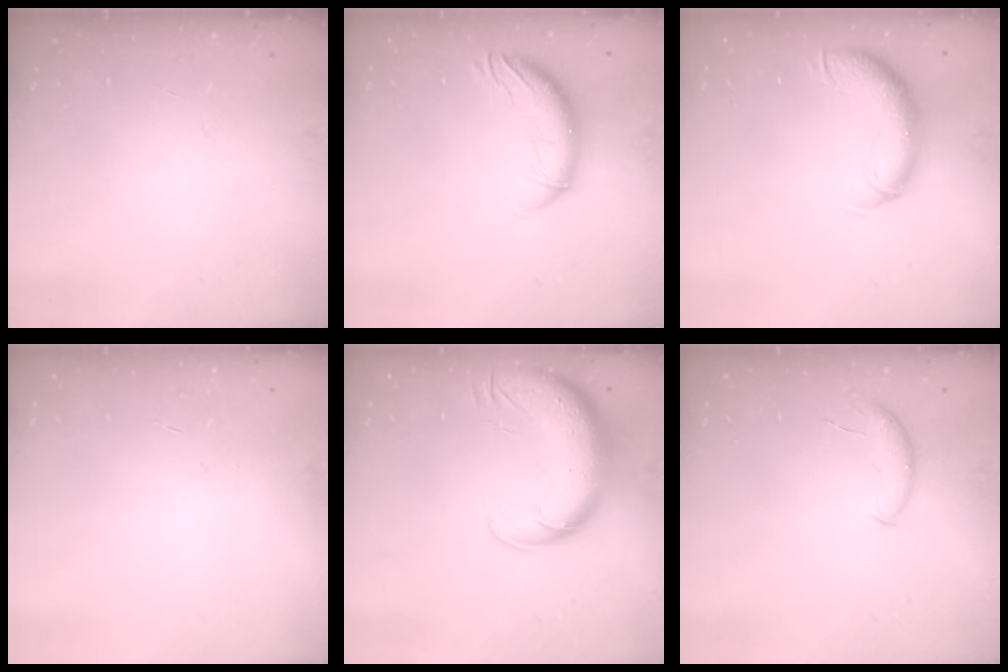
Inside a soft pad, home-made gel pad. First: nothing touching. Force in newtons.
{"total": 10.5, "press": 10.4, "slide": 1.7}
{"total": 10.9, "press": 10.6, "slide": 2.3}
{"total": 0.6, "press": 0.5, "slide": 0.2}
{"total": 13.5, "press": 13.1, "slide": 3.3}
{"total": 6.8, "press": 6.8, "slide": 0.6}